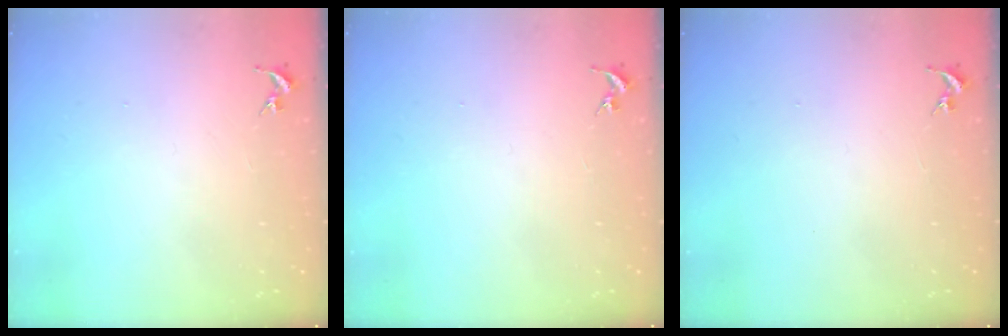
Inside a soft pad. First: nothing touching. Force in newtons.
{"total": 0.0}
{"total": 0.0}